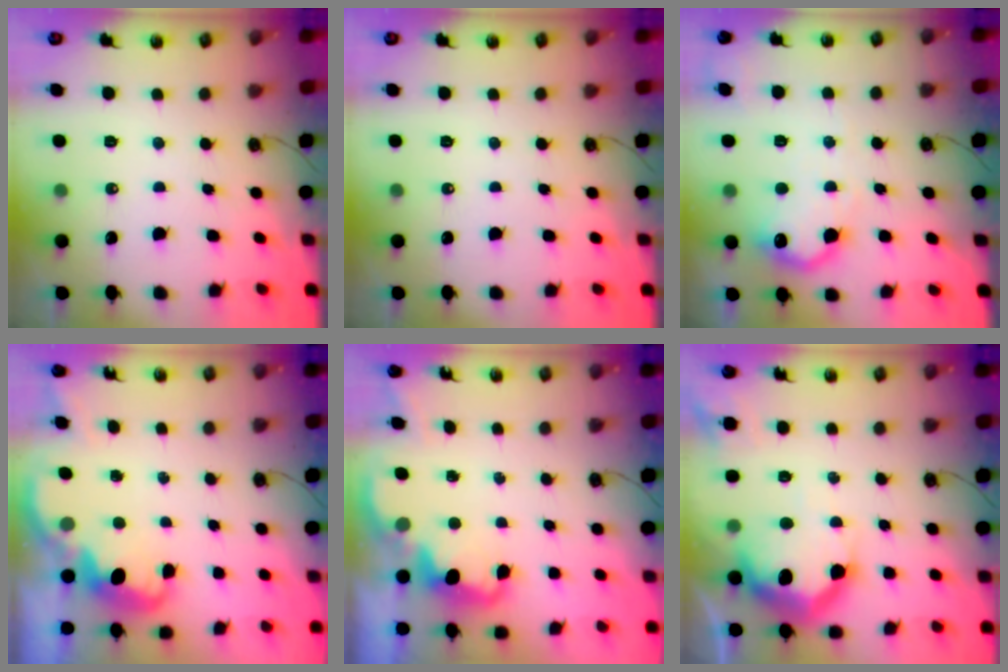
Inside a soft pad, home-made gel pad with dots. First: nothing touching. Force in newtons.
{"total": 0.0}
{"total": 12.6, "press": 12.6, "slide": 0.7}
{"total": 2.7, "press": 2.6, "slide": 0.4}
{"total": 2.4, "press": 2.4, "slide": 0.5}
{"total": 18.8, "press": 18.7, "slide": 1.5}